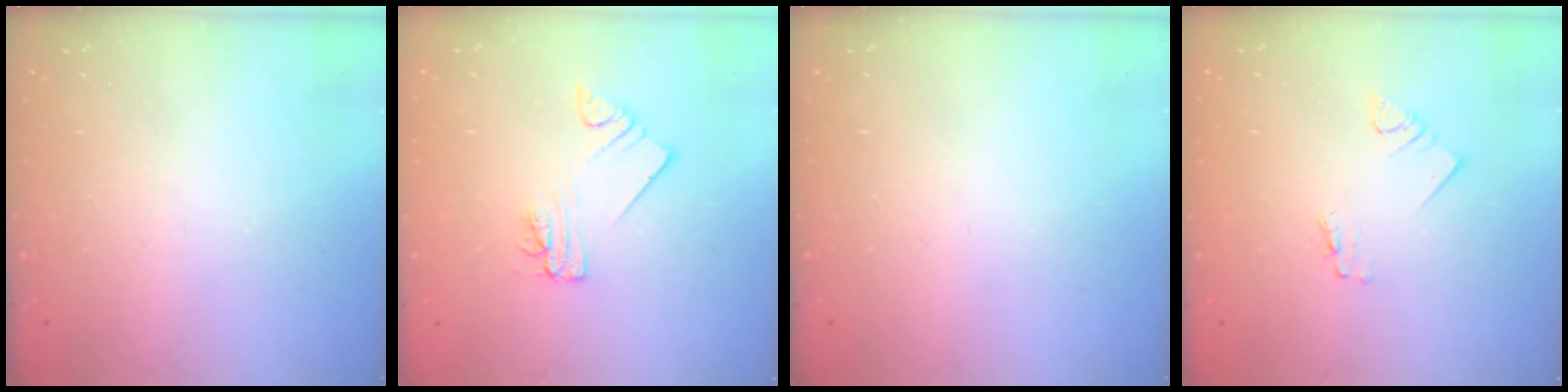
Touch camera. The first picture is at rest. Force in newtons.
{"total": 2.2, "press": 2.2, "slide": 0.1}
{"total": 0.0}
{"total": 1.2, "press": 1.2, "slide": 0.1}